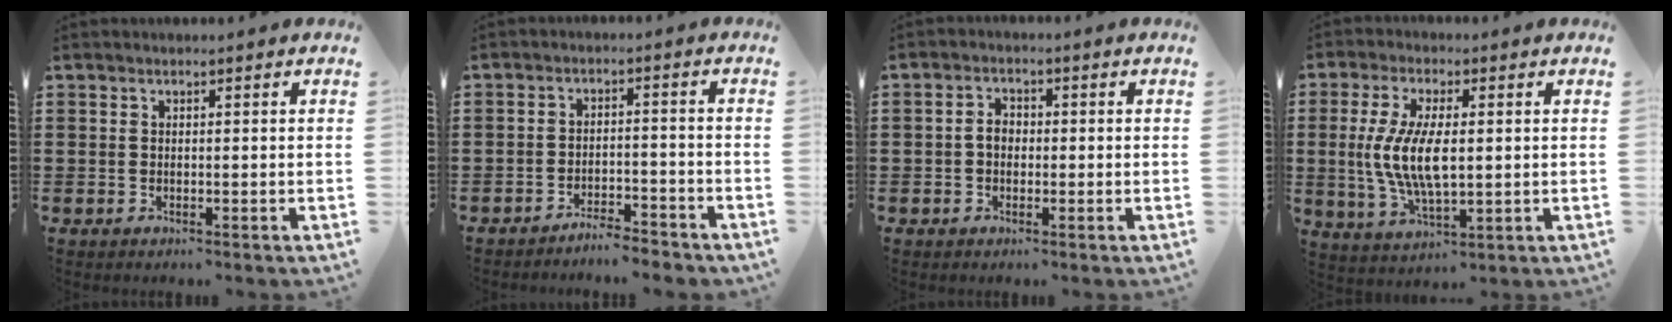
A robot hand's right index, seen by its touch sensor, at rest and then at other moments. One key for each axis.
{"total": 3.4, "fx": -3.4, "fy": 0.2, "fz": 0.4, "tx": -0.012, "ty": 0.003, "tz": -0.071}
{"total": 2.5, "fx": -0.4, "fy": 1.7, "fz": 1.8, "tx": -0.035, "ty": 0.005, "tz": -0.008}
{"total": 9.3, "fx": 0.2, "fy": 3.6, "fz": 8.5, "tx": -0.191, "ty": -0.003, "tz": -0.003}